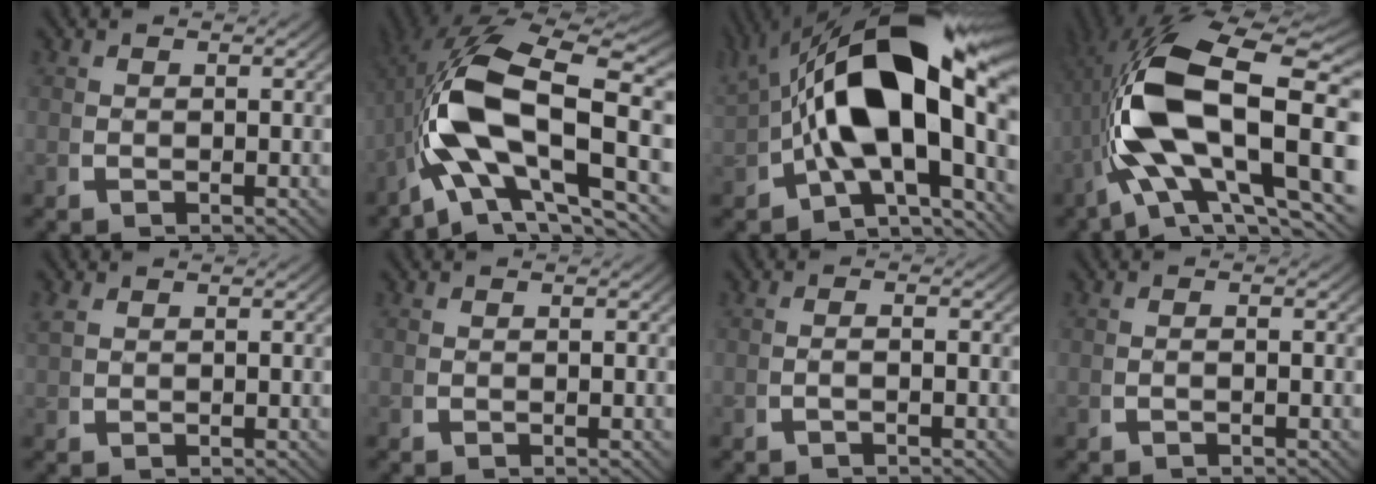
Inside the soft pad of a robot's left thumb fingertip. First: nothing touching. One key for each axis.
{"total": 14.7, "fx": -0.2, "fy": 8.6, "fz": 12.0, "tx": -0.257, "ty": -0.042, "tz": 0.014}
{"total": 17.8, "fx": 1.1, "fy": 9.5, "fz": 15.1, "tx": -0.265, "ty": -0.030, "tz": 0.030}
{"total": 15.6, "fx": 0.4, "fy": 7.7, "fz": 13.6, "tx": -0.287, "ty": -0.028, "tz": 0.028}
{"total": 1.0, "fx": 0.8, "fy": 0.3, "fz": 0.4, "tx": -0.013, "ty": 0.001, "tz": 0.023}
{"total": 0.0}
{"total": 1.2, "fx": -0.5, "fy": -0.1, "fz": 1.1, "tx": -0.026, "ty": 0.002, "tz": -0.010}
{"total": 0.6, "fx": -0.4, "fy": -0.1, "fz": 0.5, "tx": -0.011, "ty": 0.002, "tz": -0.007}